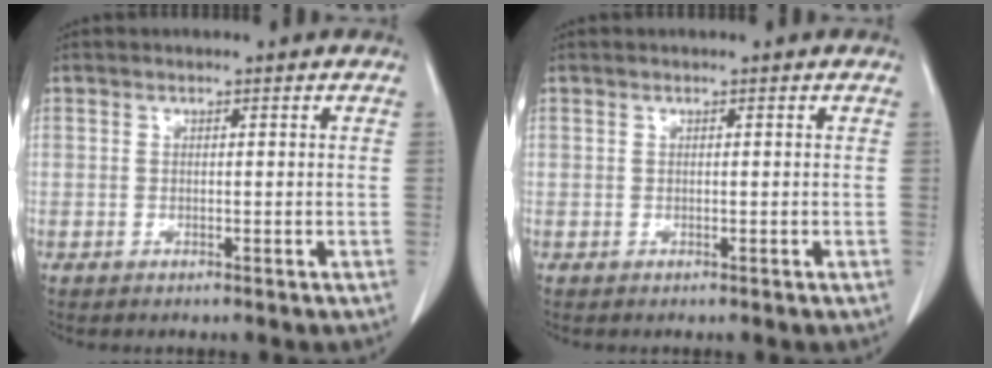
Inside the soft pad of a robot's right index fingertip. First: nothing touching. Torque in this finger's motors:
{"motor_torque": [0.00, 0.00, 0.00, 0.00]}